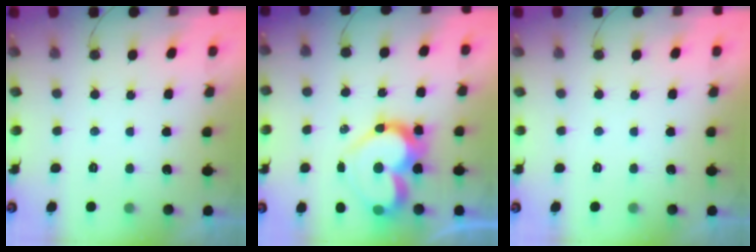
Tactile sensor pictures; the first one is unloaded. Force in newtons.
{"total": 17.6, "press": 17.6, "slide": 1.3}
{"total": 0.0}